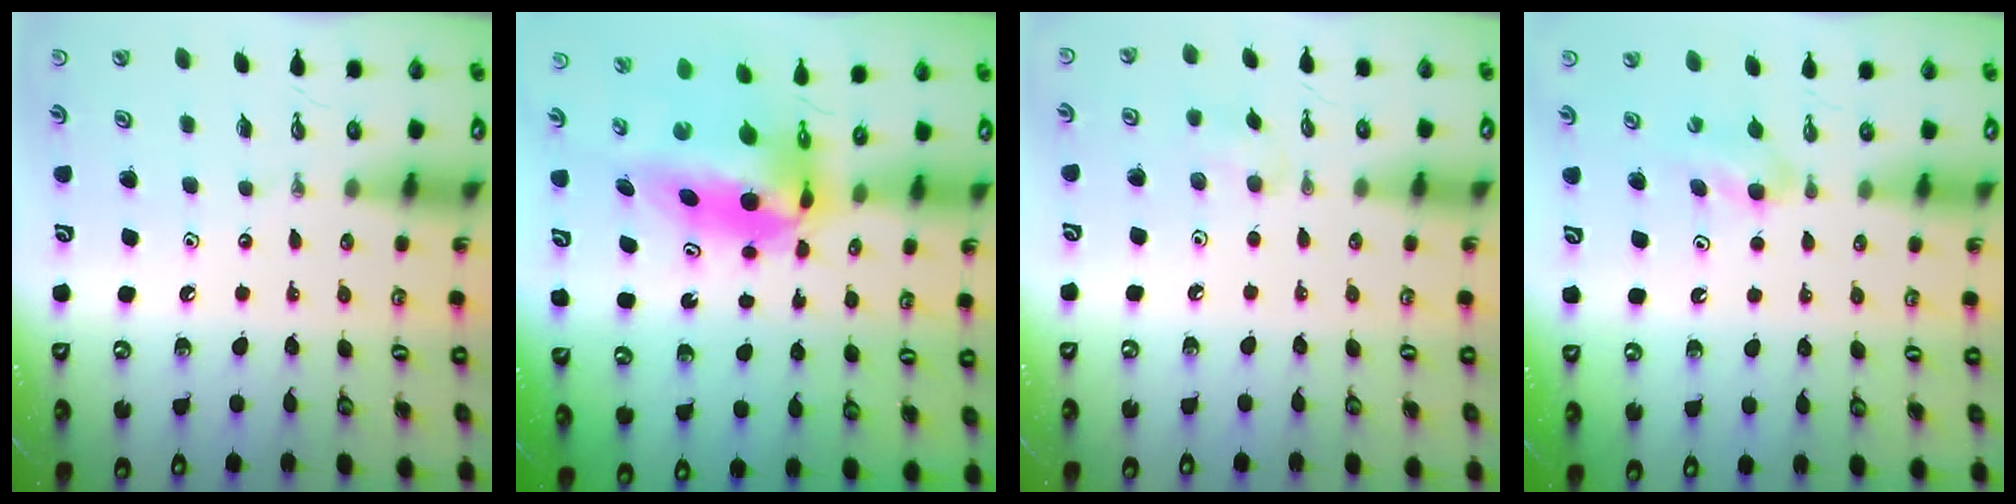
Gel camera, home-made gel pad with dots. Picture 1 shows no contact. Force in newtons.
{"total": 8.4, "press": 7.8, "slide": 3.0}
{"total": 6.7, "press": 6.7, "slide": 0.9}
{"total": 4.0, "press": 4.0, "slide": 0.4}